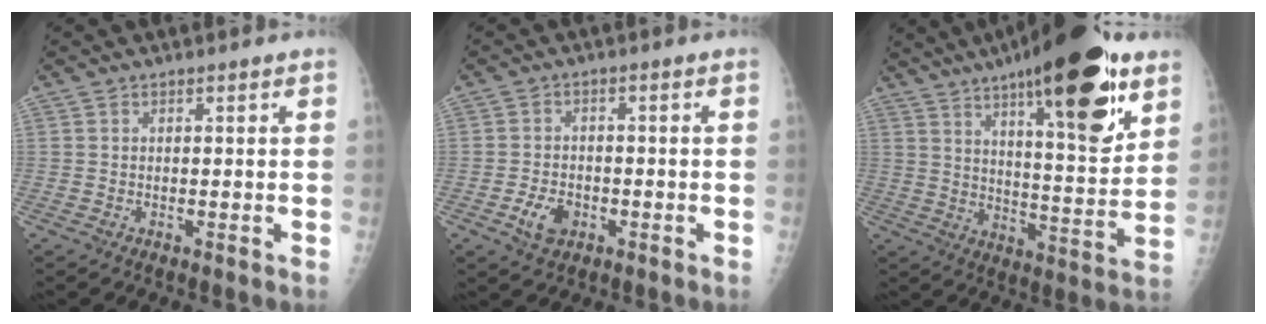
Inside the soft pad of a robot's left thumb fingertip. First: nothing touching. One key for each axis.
{"total": 4.9, "fx": -2.2, "fy": 3.4, "fz": 2.7, "tx": -0.043, "ty": 0.009, "tz": -0.036}
{"total": 24.6, "fx": 13.7, "fy": 6.9, "fz": 19.3, "tx": -0.268, "ty": -0.050, "tz": 0.207}